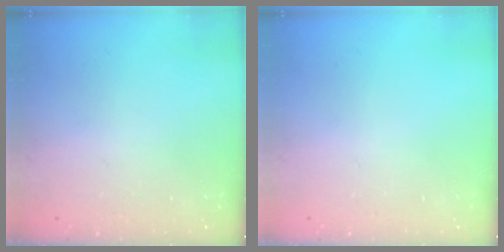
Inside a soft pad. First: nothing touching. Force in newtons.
{"total": 0.0}